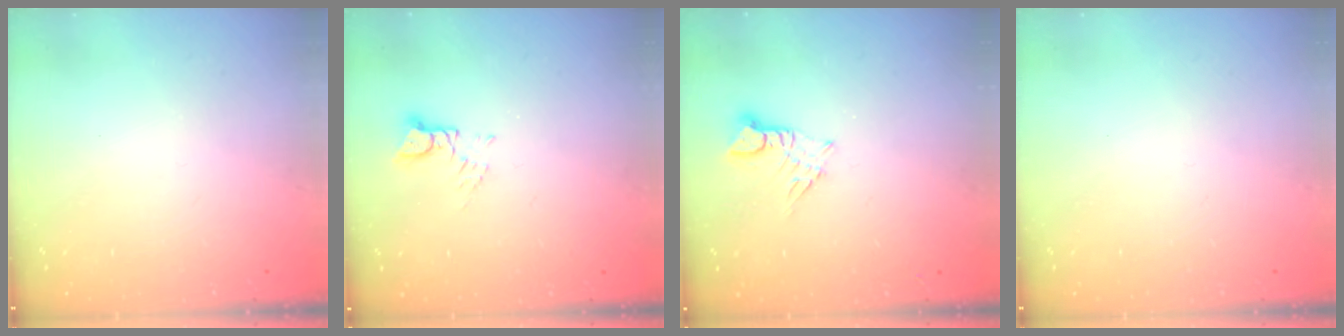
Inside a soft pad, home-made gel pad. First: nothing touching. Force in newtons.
{"total": 3.2, "press": 3.2, "slide": 0.4}
{"total": 3.1, "press": 3.1, "slide": 0.3}
{"total": 0.0}